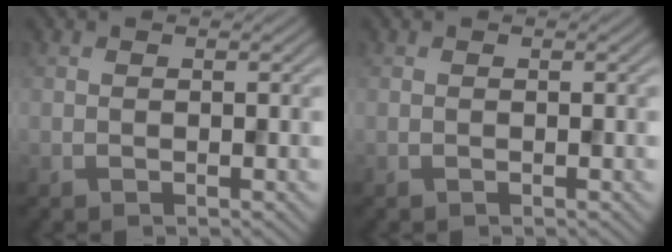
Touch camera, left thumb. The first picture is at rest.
{"total": 0.0}